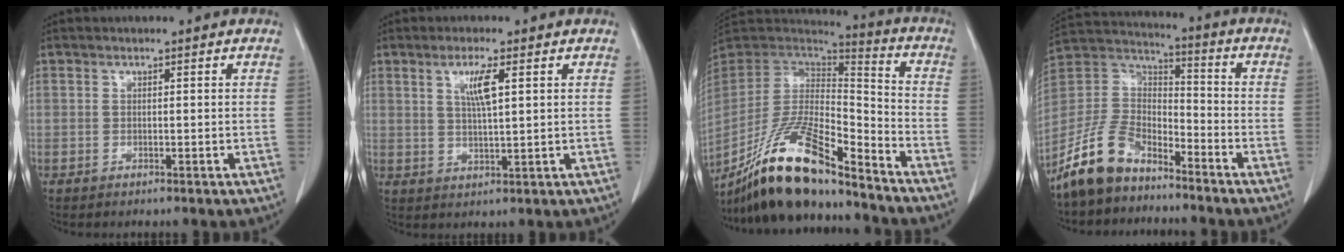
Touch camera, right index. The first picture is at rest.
{"total": 4.5, "force": [1.7, 0.3, 4.1], "torque": [-0.079, -0.002, 0.033]}
{"total": 19.2, "force": [-15.0, 3.4, 11.4], "torque": [-0.233, -0.007, -0.278]}
{"total": 11.4, "force": [-8.8, 5.2, 4.9], "torque": [-0.115, 0.020, -0.179]}